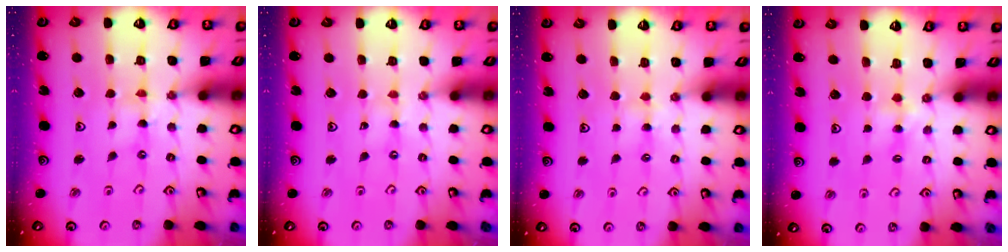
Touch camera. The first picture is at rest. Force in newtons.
{"total": 0.0}
{"total": 3.7, "press": 3.6, "slide": 0.4}
{"total": 3.0, "press": 2.9, "slide": 0.4}